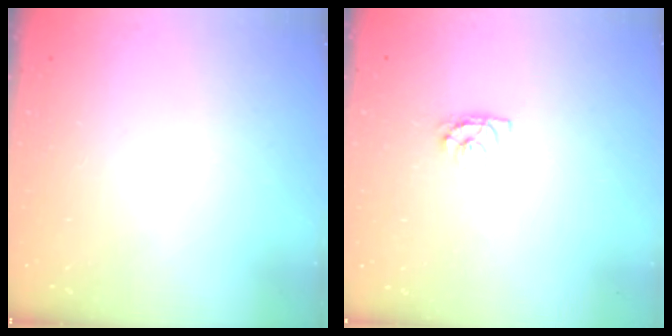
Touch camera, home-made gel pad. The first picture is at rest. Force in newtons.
{"total": 3.9, "press": 3.9, "slide": 0.3}